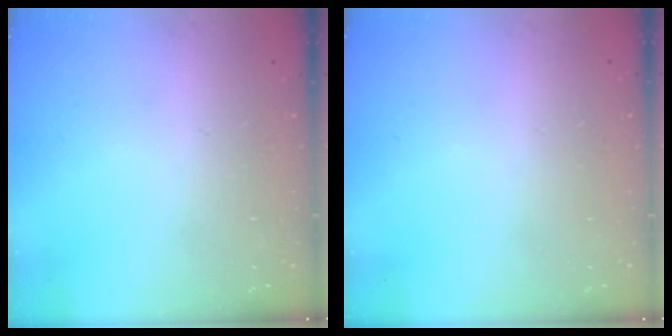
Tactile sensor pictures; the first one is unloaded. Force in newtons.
{"total": 0.8, "press": 0.8, "slide": 0.1}